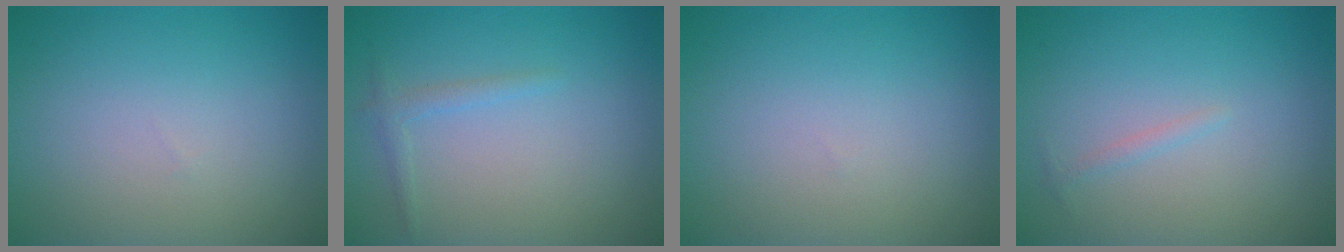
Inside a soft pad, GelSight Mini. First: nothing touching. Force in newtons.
{"total": 1.1, "press": 1.1, "slide": 0.0}
{"total": 0.0}
{"total": 0.7, "press": 0.7, "slide": 0.1}